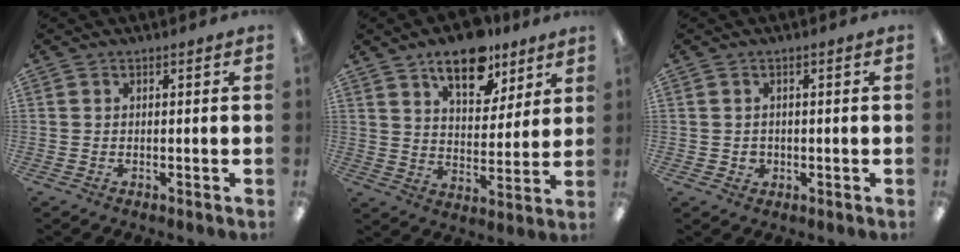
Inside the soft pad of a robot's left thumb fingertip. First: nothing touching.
{"total": 13.3, "force": [9.7, 6.3, 6.7], "torque": [-0.086, -0.053, 0.169]}
{"total": 1.8, "force": [0.2, 1.7, 0.6], "torque": [-0.013, 0.003, 0.000]}